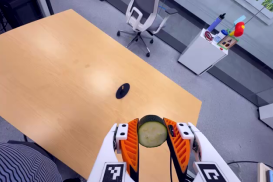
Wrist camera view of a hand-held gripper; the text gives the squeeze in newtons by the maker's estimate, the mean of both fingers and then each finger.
{"total": 10.7, "left": 10.1, "right": 11.2}